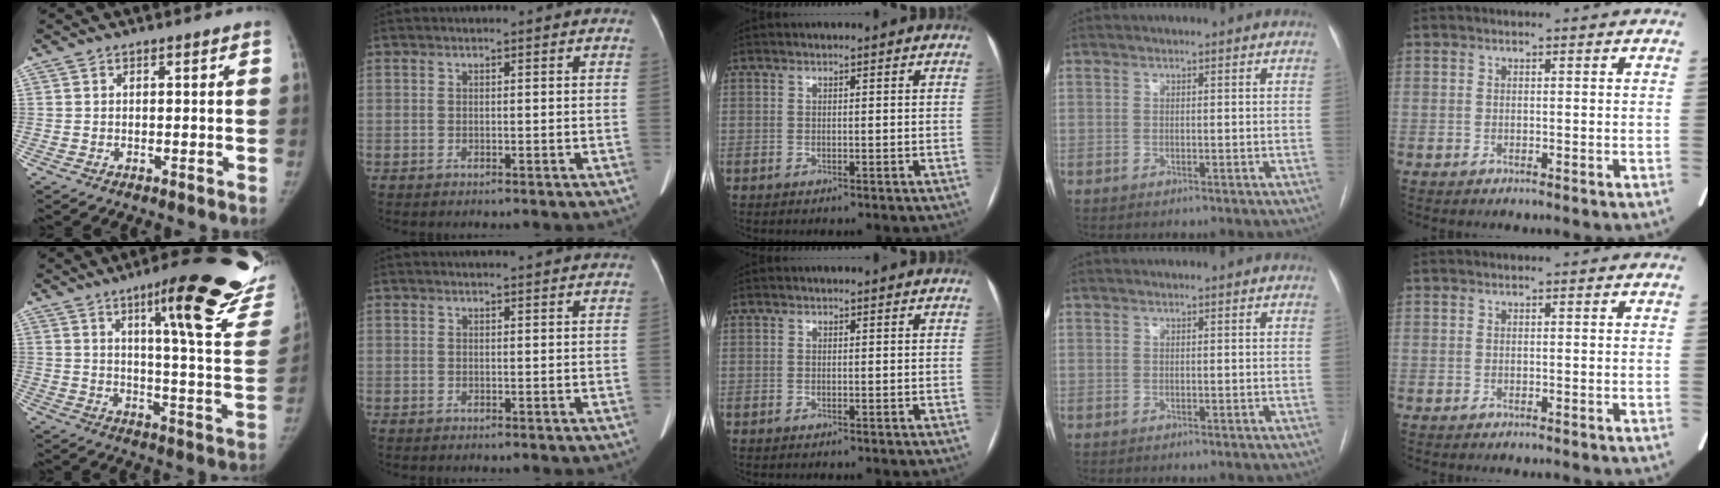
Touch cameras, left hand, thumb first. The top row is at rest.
{"thumb": {"total": 25.6, "force": [17.0, 4.2, 18.7], "torque": [-0.217, -0.098, 0.218]}, "index": {"total": 3.6, "force": [3.5, 0.3, 0.8], "torque": [-0.011, 0.022, 0.038]}}